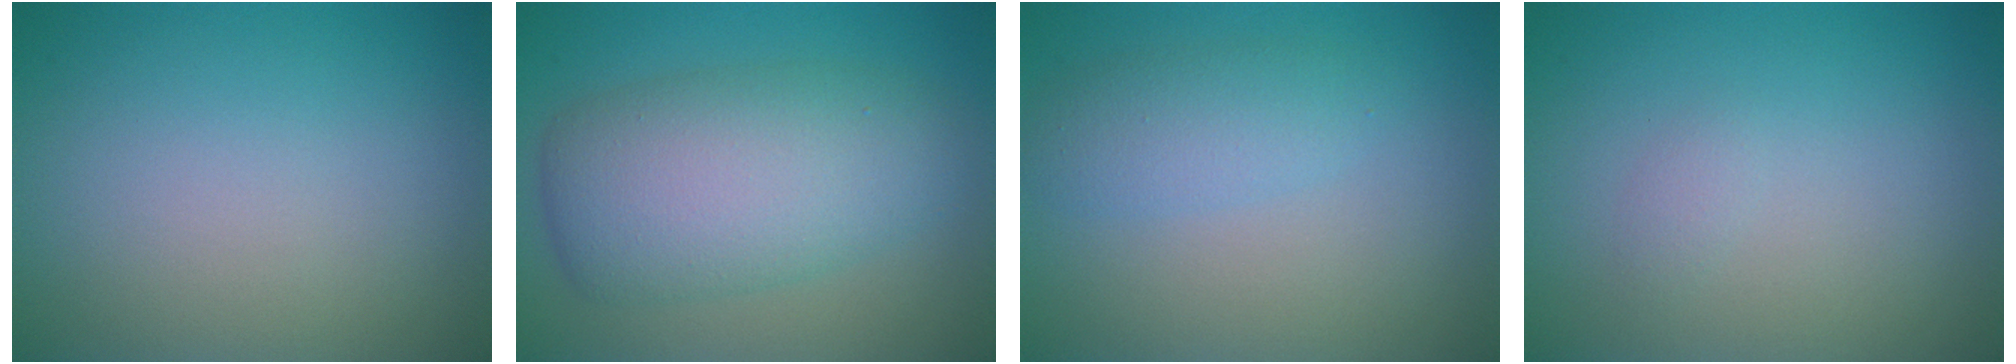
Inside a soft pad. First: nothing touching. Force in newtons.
{"total": 7.9, "press": 7.9, "slide": 0.1}
{"total": 2.4, "press": 2.4, "slide": 0.2}
{"total": 0.6, "press": 0.6, "slide": 0.1}